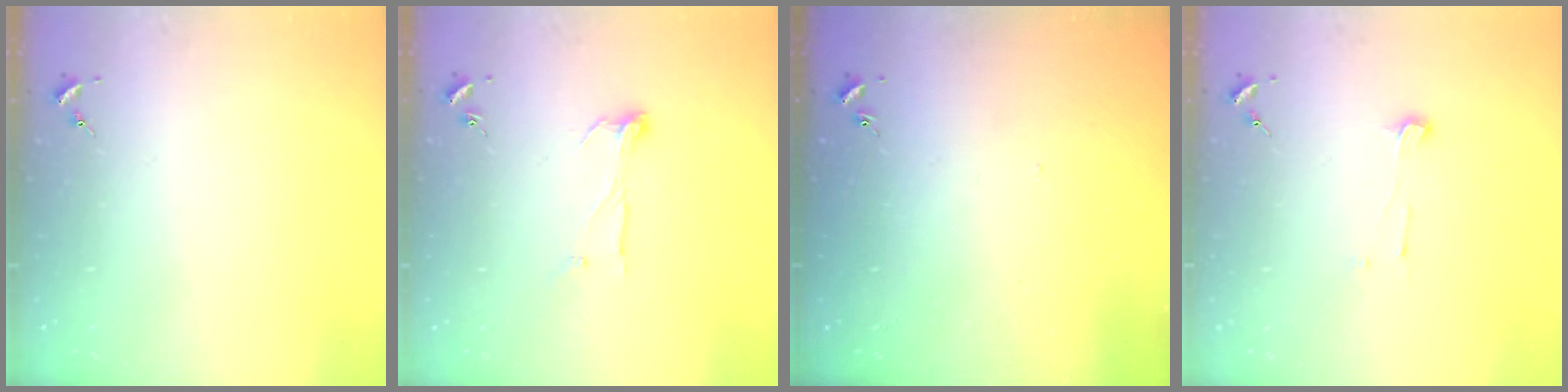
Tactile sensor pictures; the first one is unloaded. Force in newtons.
{"total": 7.0, "press": 7.0, "slide": 0.1}
{"total": 1.2, "press": 1.1, "slide": 0.1}
{"total": 4.2, "press": 4.2, "slide": 0.5}